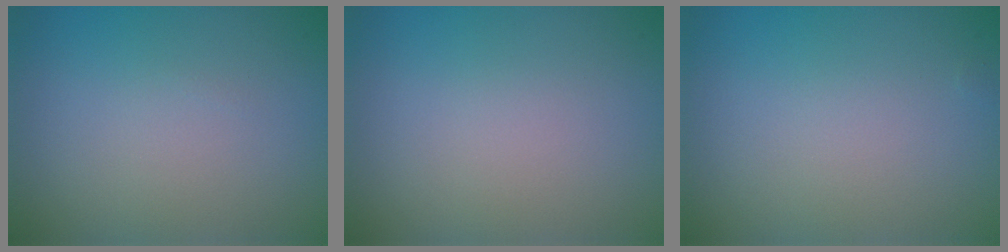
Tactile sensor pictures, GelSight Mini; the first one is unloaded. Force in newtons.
{"total": 0.0}
{"total": 0.0}